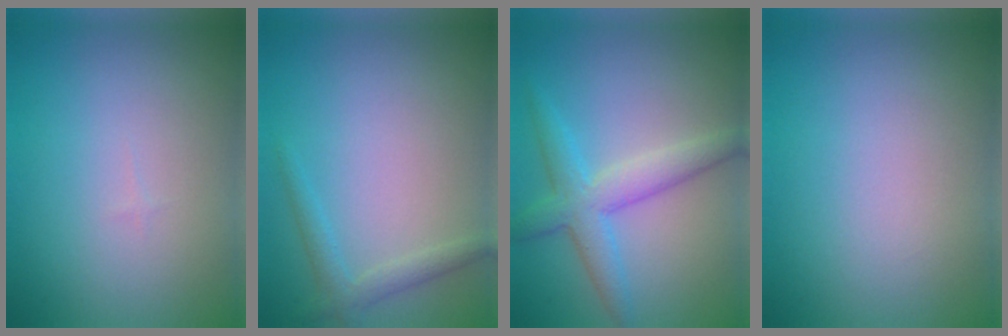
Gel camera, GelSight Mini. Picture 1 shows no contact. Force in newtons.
{"total": 1.8, "press": 1.7, "slide": 0.1}
{"total": 4.1, "press": 4.1, "slide": 0.2}
{"total": 0.0}